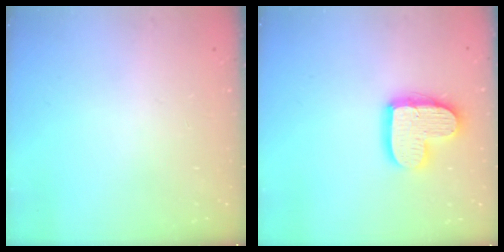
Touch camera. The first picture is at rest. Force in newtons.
{"total": 14.5, "press": 14.4, "slide": 1.3}